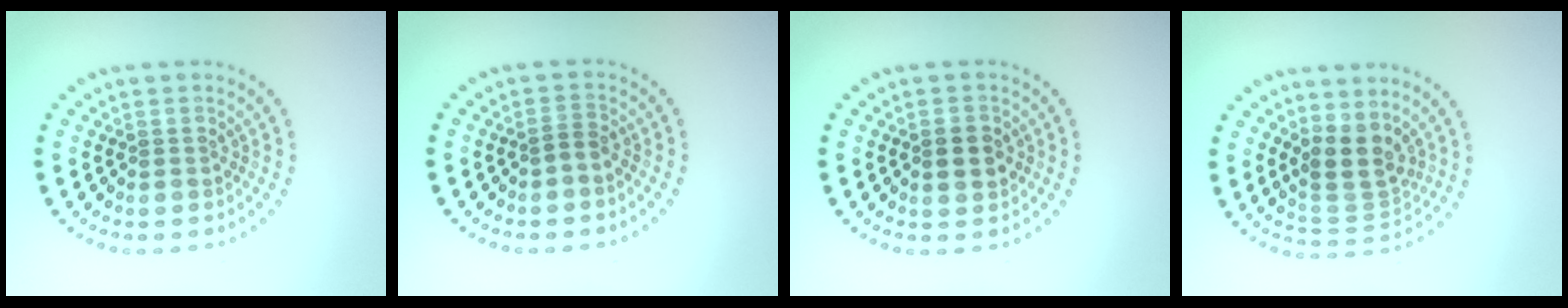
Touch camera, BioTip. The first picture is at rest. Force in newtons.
{"total": 1.1, "press": 0.8, "slide": 0.7}
{"total": 2.4, "press": 2.4, "slide": 0.1}
{"total": 3.6, "press": 3.2, "slide": 1.7}